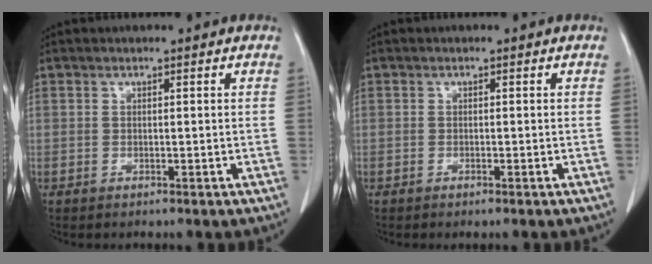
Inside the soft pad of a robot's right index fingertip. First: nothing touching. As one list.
[{"total": 0.5, "force": [-0.4, -0.1, 0.3], "torque": [-0.009, -0.002, -0.005]}]